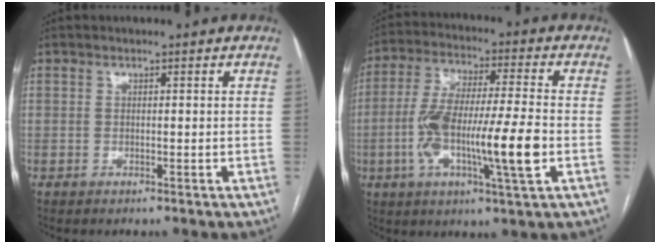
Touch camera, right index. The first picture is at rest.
{"total": 15.3, "force": [-3.3, 1.5, 14.9], "torque": [-0.285, 0.002, -0.058]}